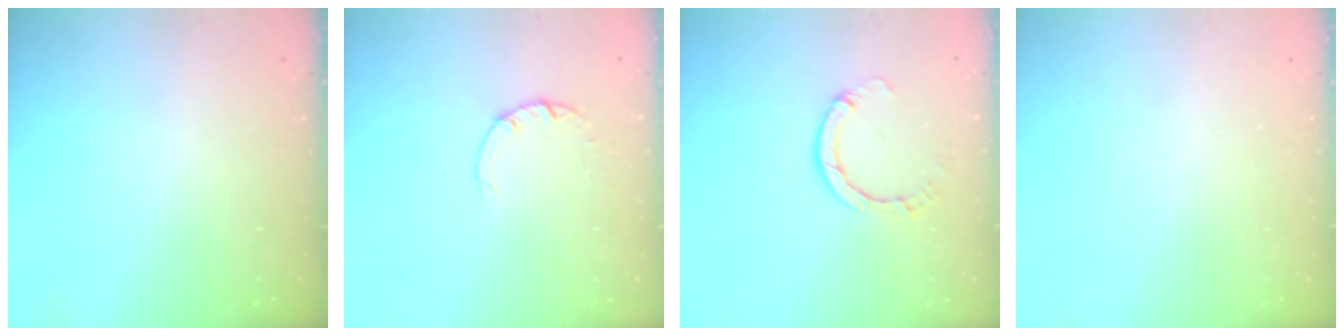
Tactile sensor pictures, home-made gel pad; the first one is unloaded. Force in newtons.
{"total": 1.8, "press": 1.8, "slide": 0.1}
{"total": 4.5, "press": 4.5, "slide": 0.3}
{"total": 0.0}